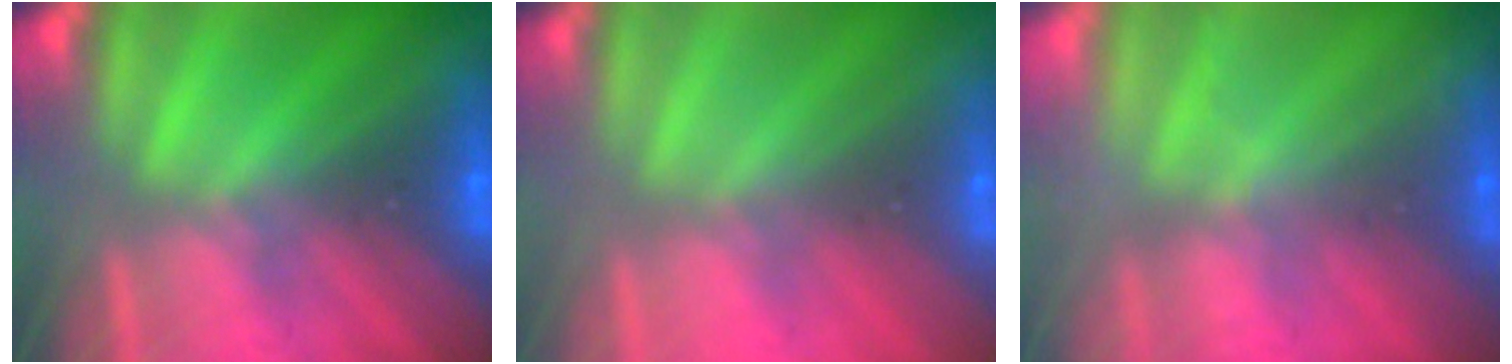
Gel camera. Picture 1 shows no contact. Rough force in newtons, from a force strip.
{"total": 2.5}
{"total": 2.3}